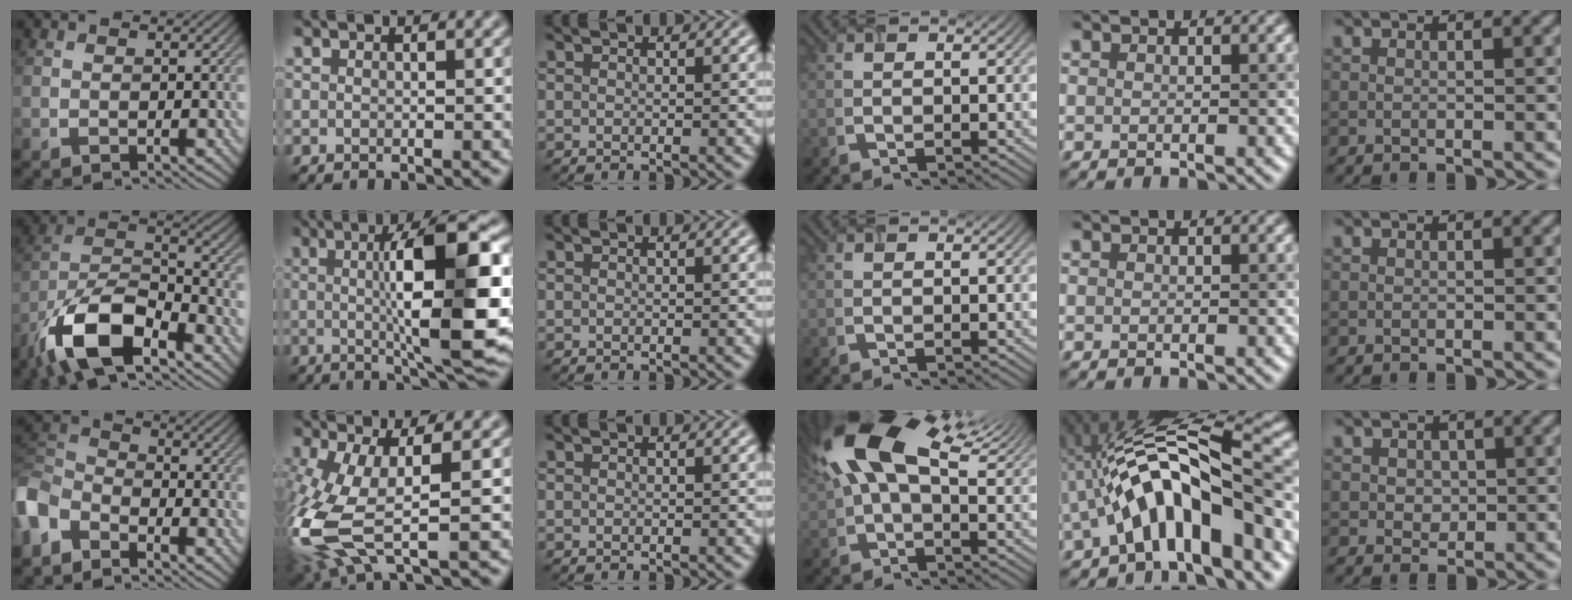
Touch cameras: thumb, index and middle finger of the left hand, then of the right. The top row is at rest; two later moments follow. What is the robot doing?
{"motion": "extract", "object": "airpods case & airpods"}